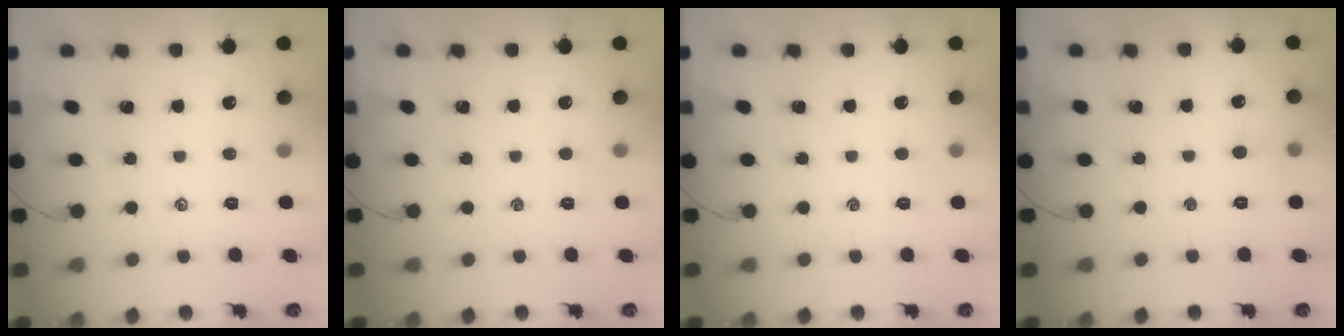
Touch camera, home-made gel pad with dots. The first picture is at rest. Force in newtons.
{"total": 0.0}
{"total": 0.0}
{"total": 2.8, "press": 2.6, "slide": 1.0}